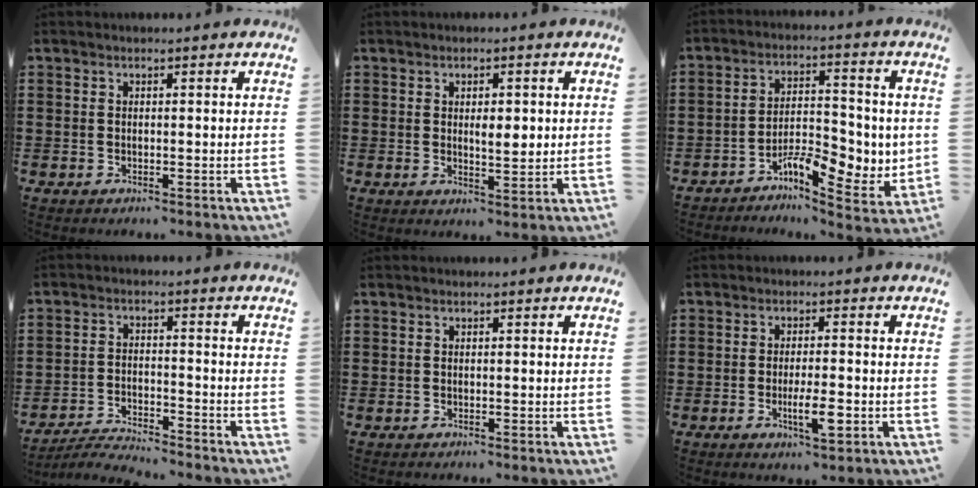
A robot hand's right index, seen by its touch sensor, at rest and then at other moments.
{"total": 3.5, "force": [0.5, 1.4, 3.2], "torque": [-0.054, 0.002, 0.004]}
{"total": 8.8, "force": [-3.7, 4.0, 6.9], "torque": [-0.096, 0.010, -0.061]}
{"total": 3.9, "force": [-3.8, 0.0, 0.6], "torque": [-0.020, 0.000, -0.082]}
{"total": 0.0}
{"total": 5.4, "force": [-1.8, 1.2, 4.9], "torque": [-0.092, -0.004, -0.034]}